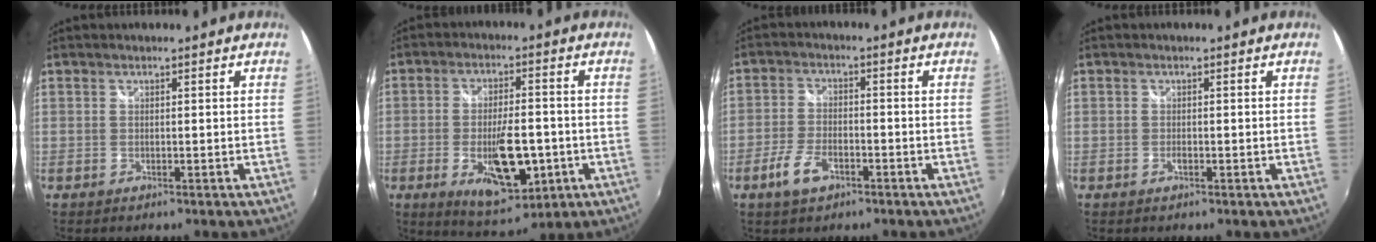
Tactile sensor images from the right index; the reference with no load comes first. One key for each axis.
{"total": 13.6, "fx": -4.1, "fy": 5.4, "fz": 11.7, "tx": -0.210, "ty": -0.020, "tz": -0.055}
{"total": 6.5, "fx": -3.7, "fy": 3.2, "fz": 4.3, "tx": -0.099, "ty": -0.004, "tz": -0.066}
{"total": 0.8, "fx": -0.4, "fy": 0.4, "fz": 0.5, "tx": -0.010, "ty": -0.002, "tz": -0.008}